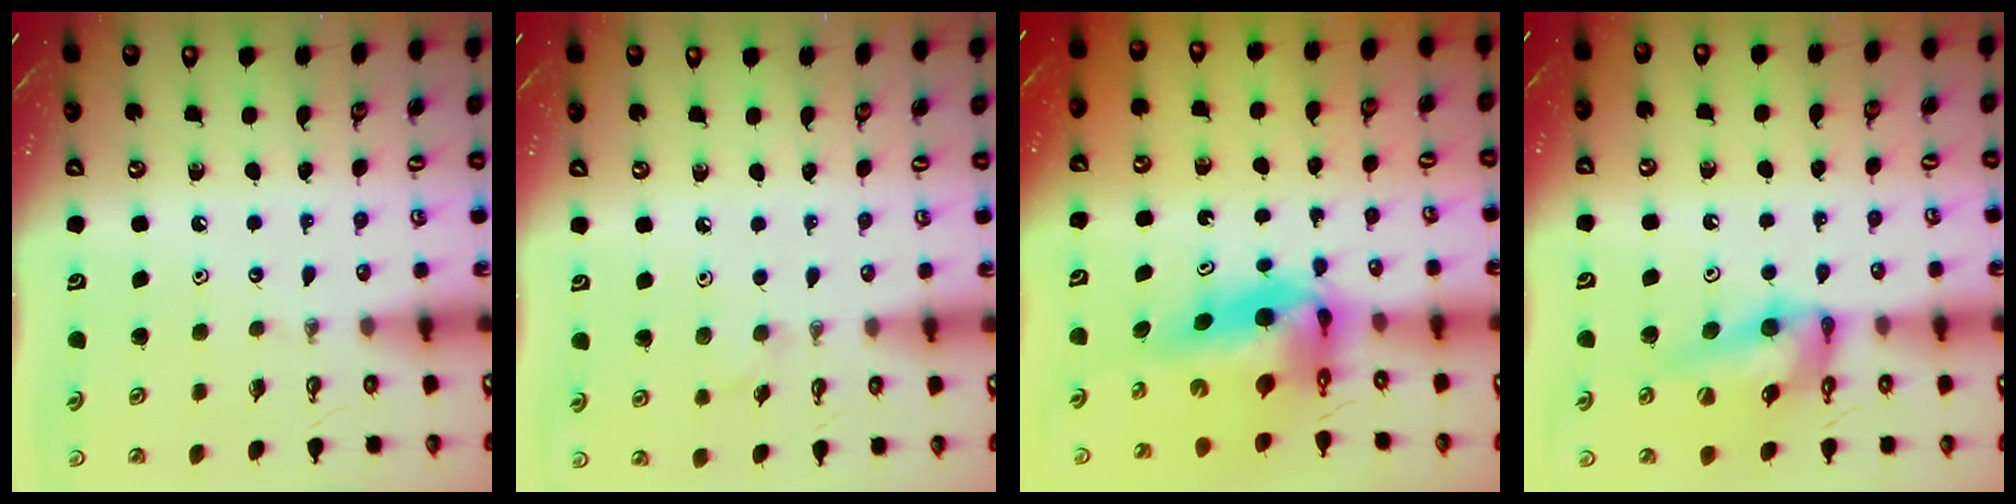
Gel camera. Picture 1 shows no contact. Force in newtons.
{"total": 5.4, "press": 4.8, "slide": 2.4}
{"total": 10.0, "press": 9.8, "slide": 2.2}
{"total": 11.4, "press": 10.7, "slide": 3.9}